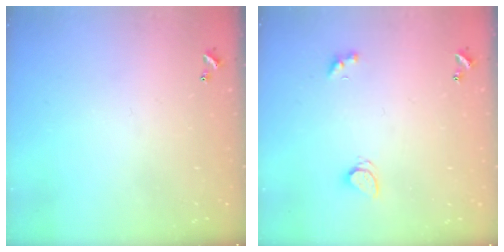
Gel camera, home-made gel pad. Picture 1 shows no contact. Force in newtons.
{"total": 1.6, "press": 1.6, "slide": 0.3}